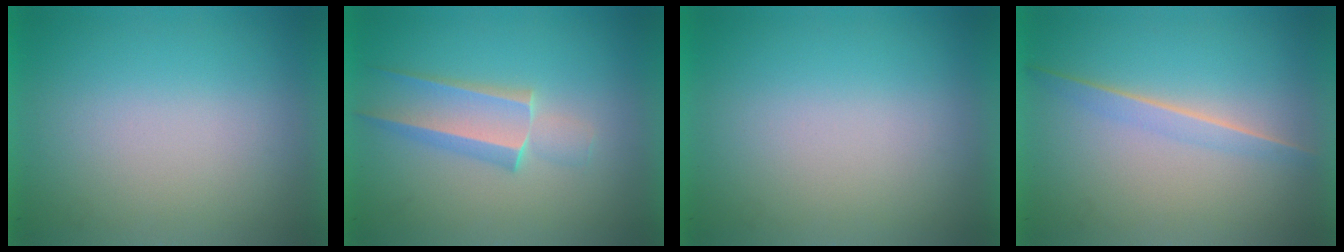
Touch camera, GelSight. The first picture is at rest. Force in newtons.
{"total": 2.2}
{"total": 0.0}
{"total": 1.3}